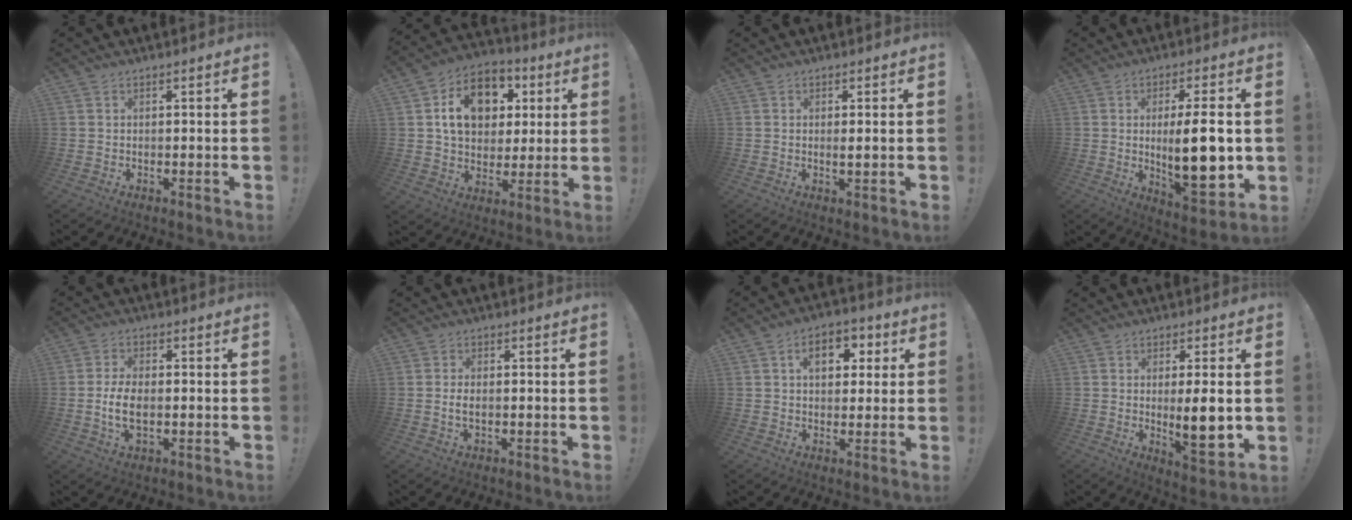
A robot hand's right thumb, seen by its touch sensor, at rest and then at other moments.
{"total": 15.8, "force": [5.2, 11.7, 9.2], "torque": [-0.138, -0.007, 0.099]}
{"total": 1.7, "force": [0.2, 0.0, 1.7], "torque": [-0.021, -0.009, 0.000]}
{"total": 17.0, "force": [0.0, 5.0, 16.3], "torque": [-0.246, -0.014, 0.002]}
{"total": 7.2, "force": [-1.1, 3.7, 6.1], "torque": [-0.106, -0.008, -0.024]}
{"total": 2.0, "force": [-0.4, 0.8, 1.8], "torque": [-0.029, 0.002, -0.008]}
{"total": 8.5, "force": [2.3, 5.9, 5.7], "torque": [-0.065, 0.002, 0.034]}
{"total": 10.6, "force": [0.1, 2.6, 10.3], "torque": [-0.150, -0.015, 0.003]}